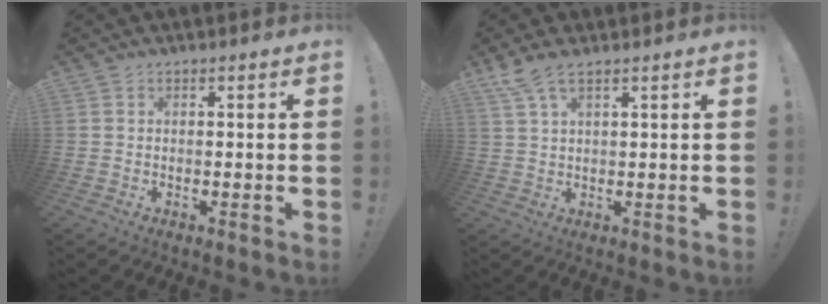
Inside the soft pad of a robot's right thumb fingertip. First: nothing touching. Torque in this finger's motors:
{"motor_torque": [0.14, 0.06, 0.42, 0.33, 0.06]}